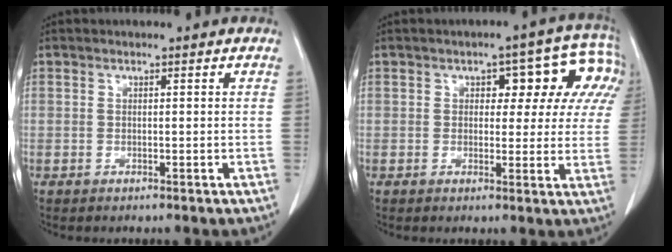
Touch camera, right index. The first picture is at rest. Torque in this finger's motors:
{"motor_torque": [0.23, 0.07, 0.12, 0.03]}